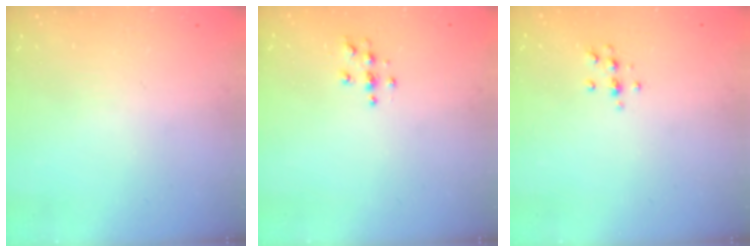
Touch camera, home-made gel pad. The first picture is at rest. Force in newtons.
{"total": 4.0, "press": 4.0, "slide": 0.3}
{"total": 4.9, "press": 4.8, "slide": 1.2}